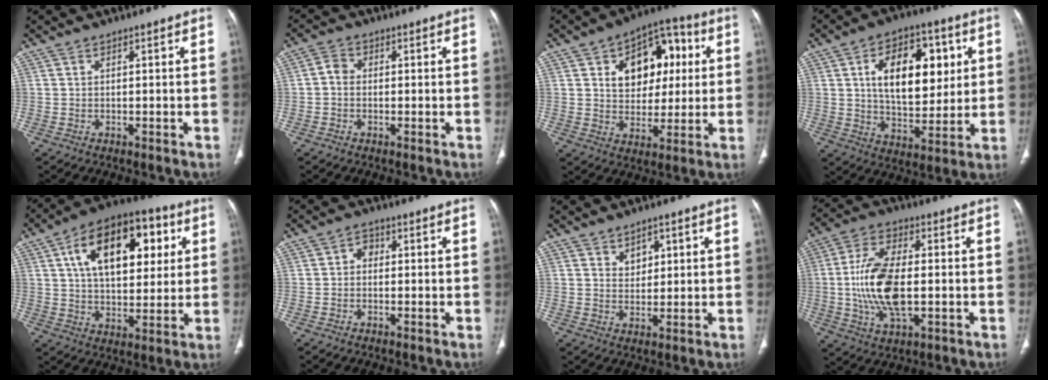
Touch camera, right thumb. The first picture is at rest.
{"total": 2.5, "force": [-0.3, 2.1, 1.4], "torque": [-0.020, 0.010, -0.013]}
{"total": 15.5, "force": [4.0, 10.6, 10.6], "torque": [-0.099, 0.013, 0.060]}
{"total": 18.0, "force": [4.5, 10.4, 14.0], "torque": [-0.173, -0.008, 0.076]}
{"total": 20.7, "force": [6.7, 11.5, 15.9], "torque": [-0.211, 0.001, 0.102]}
{"total": 2.1, "force": [0.0, 1.7, 1.2], "torque": [-0.006, 0.008, -0.008]}
{"total": 3.6, "force": [1.8, 2.5, 1.8], "torque": [-0.010, -0.013, 0.032]}
{"total": 14.5, "force": [-0.9, 7.0, 12.6], "torque": [-0.252, 0.004, -0.016]}